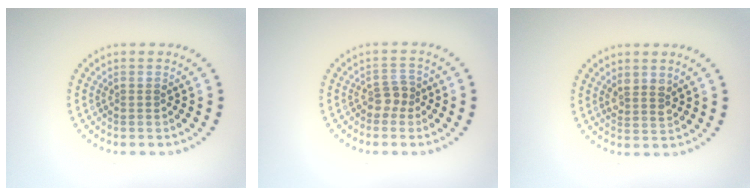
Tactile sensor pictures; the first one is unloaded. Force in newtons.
{"total": 1.7, "press": 1.4, "slide": 1.0}
{"total": 1.7, "press": 1.5, "slide": 0.8}